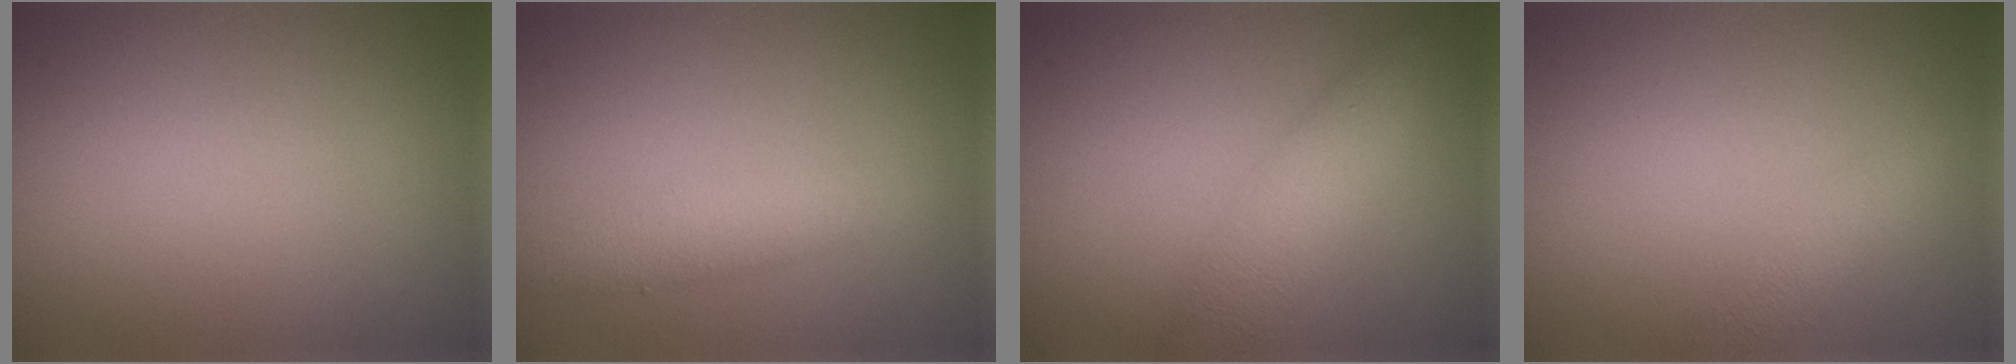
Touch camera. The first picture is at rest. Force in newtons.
{"total": 2.9, "press": 2.9, "slide": 0.1}
{"total": 3.8, "press": 3.8, "slide": 0.1}
{"total": 2.3, "press": 2.3, "slide": 0.0}